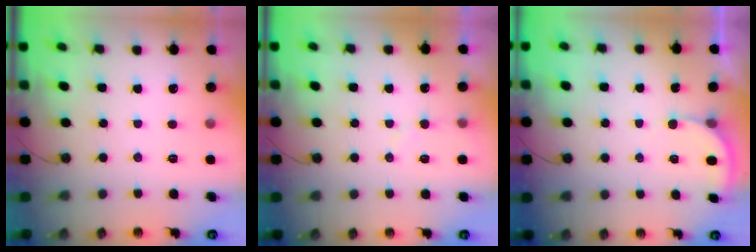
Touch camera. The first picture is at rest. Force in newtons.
{"total": 3.0, "press": 3.0, "slide": 0.2}
{"total": 2.7, "press": 2.7, "slide": 0.5}